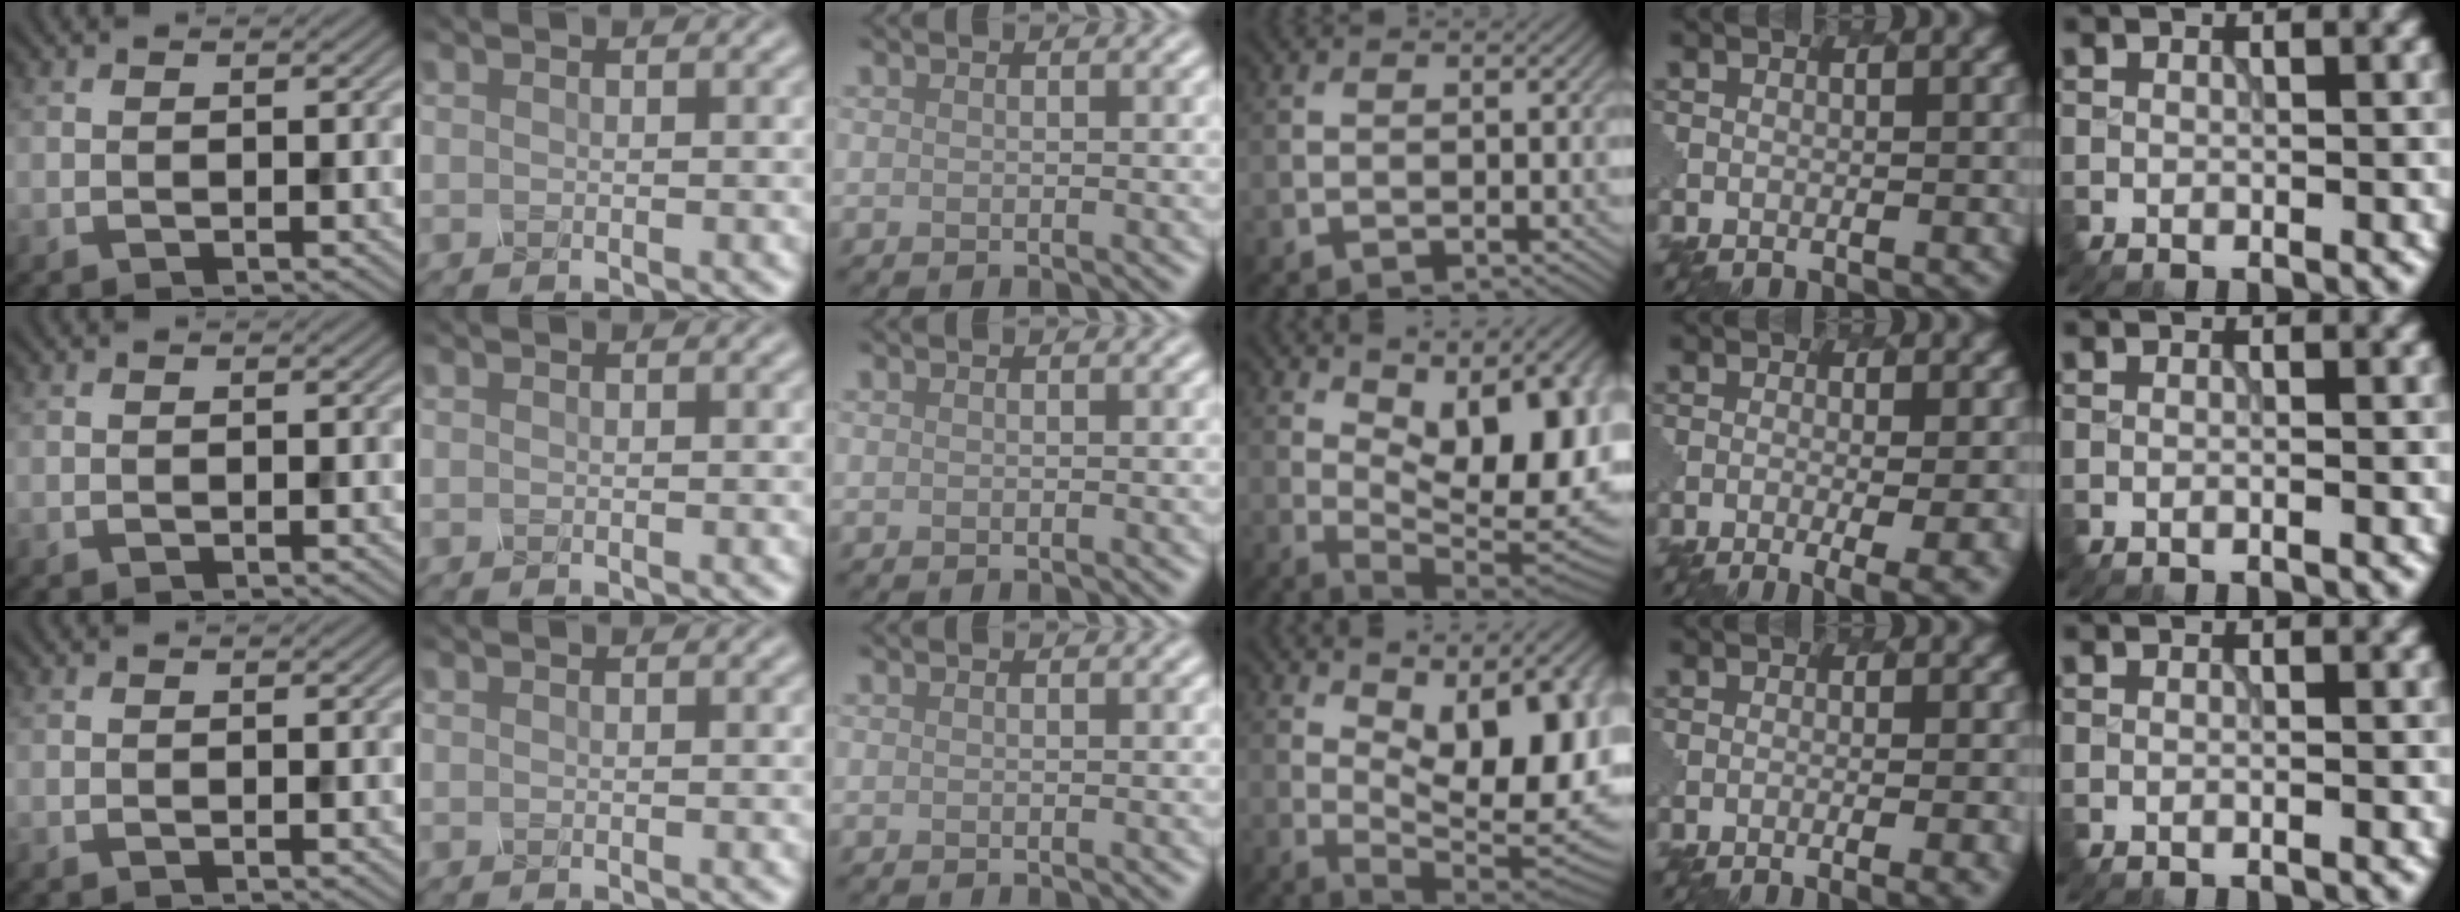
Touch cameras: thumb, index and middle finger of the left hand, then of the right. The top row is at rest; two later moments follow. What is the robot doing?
{"motion": "shake", "object": "salt shaker"}